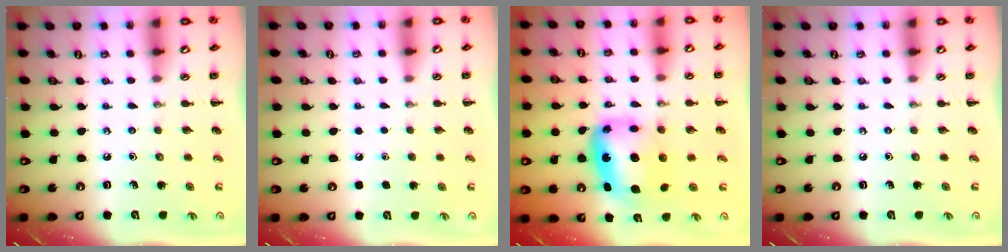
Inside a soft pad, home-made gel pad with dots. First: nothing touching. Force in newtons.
{"total": 1.8, "press": 1.7, "slide": 0.1}
{"total": 9.3, "press": 9.0, "slide": 2.4}
{"total": 0.0}